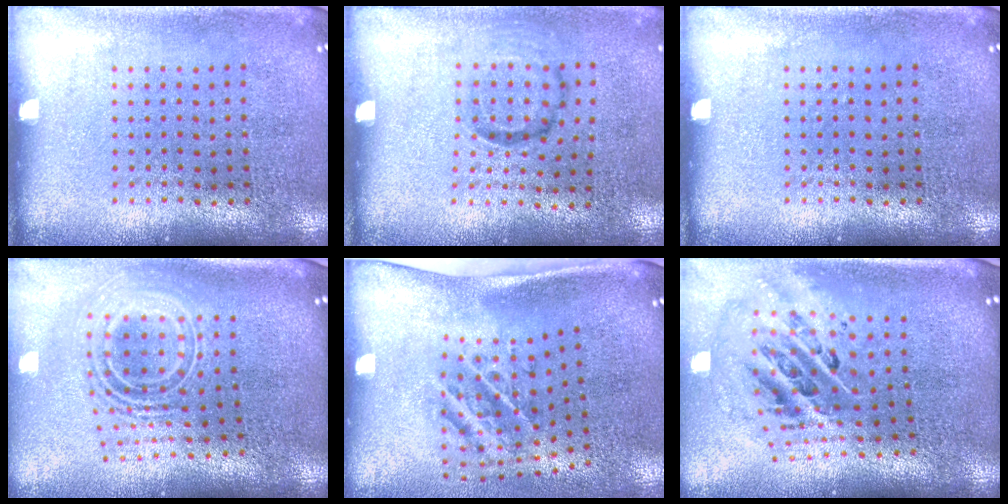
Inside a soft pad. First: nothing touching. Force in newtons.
{"total": 1.0, "press": 0.6, "slide": 0.8}
{"total": 0.0}
{"total": 2.5, "press": 1.7, "slide": 1.8}
{"total": 2.2, "press": 1.3, "slide": 1.9}
{"total": 2.8, "press": 1.9, "slide": 2.0}